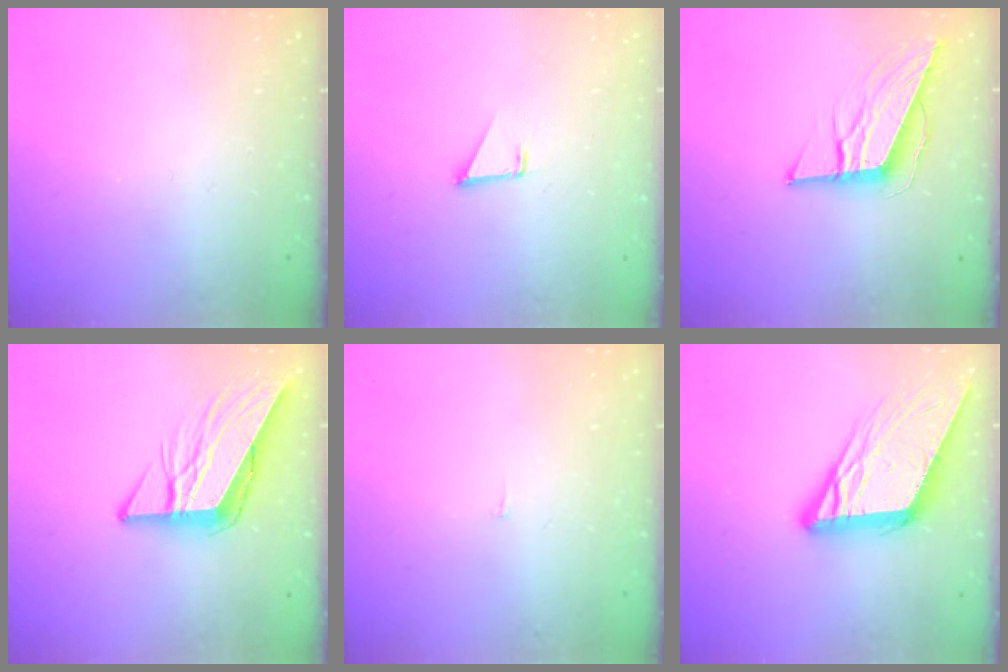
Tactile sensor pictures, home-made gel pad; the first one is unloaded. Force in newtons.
{"total": 1.4, "press": 1.3, "slide": 0.1}
{"total": 9.6, "press": 9.6, "slide": 0.5}
{"total": 10.6, "press": 10.5, "slide": 1.3}
{"total": 1.9, "press": 1.9, "slide": 0.1}
{"total": 14.0, "press": 13.9, "slide": 1.4}